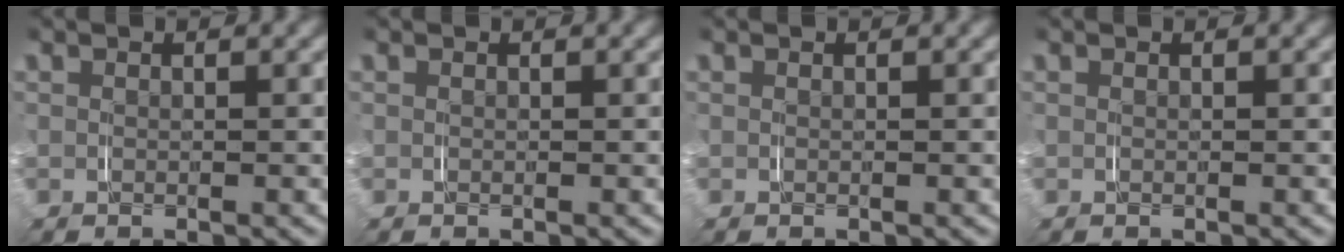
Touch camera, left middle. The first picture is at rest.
{"total": 0.0}
{"total": 0.0}
{"total": 0.0}